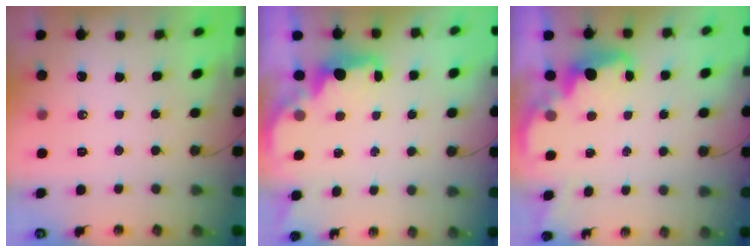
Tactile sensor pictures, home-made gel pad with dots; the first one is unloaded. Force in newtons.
{"total": 2.2, "press": 2.1, "slide": 0.8}
{"total": 2.3, "press": 2.2, "slide": 0.6}